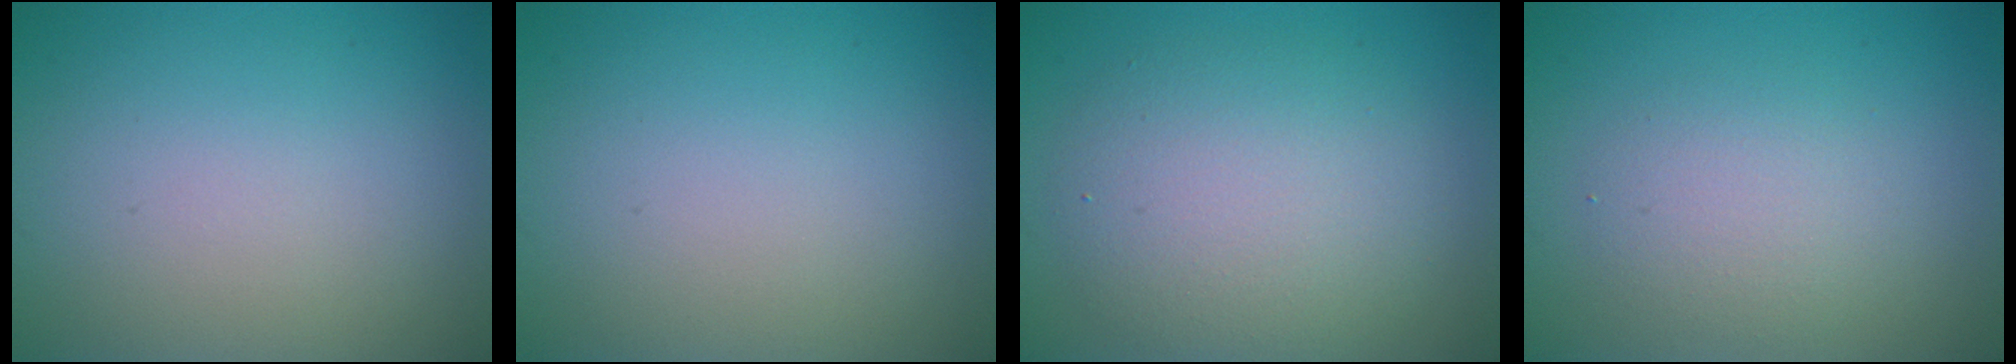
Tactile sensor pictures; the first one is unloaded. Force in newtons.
{"total": 0.0}
{"total": 5.6, "press": 5.6, "slide": 0.3}
{"total": 2.6, "press": 2.6, "slide": 0.0}